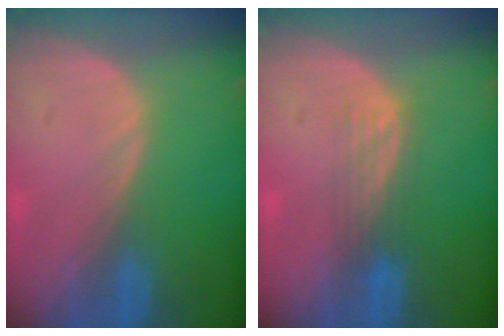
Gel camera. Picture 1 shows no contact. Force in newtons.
{"total": 2.9, "press": 2.7, "slide": 1.2}